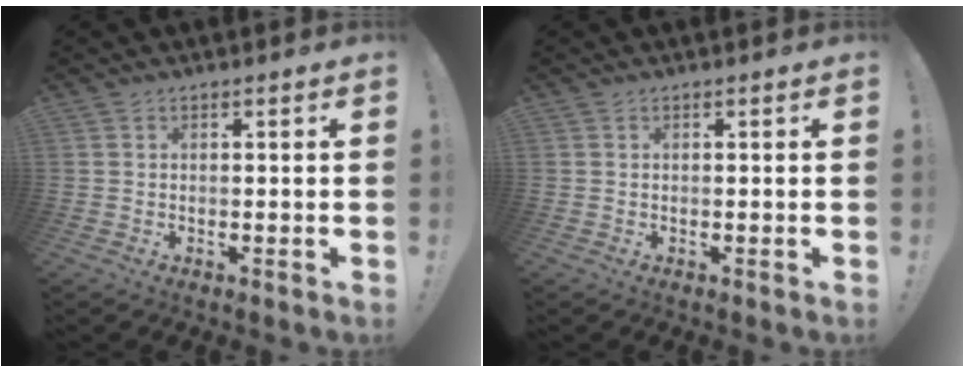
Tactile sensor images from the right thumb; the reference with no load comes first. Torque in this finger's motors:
{"motor_torque": [0.00, 0.00, -0.01, 0.01, 0.00]}